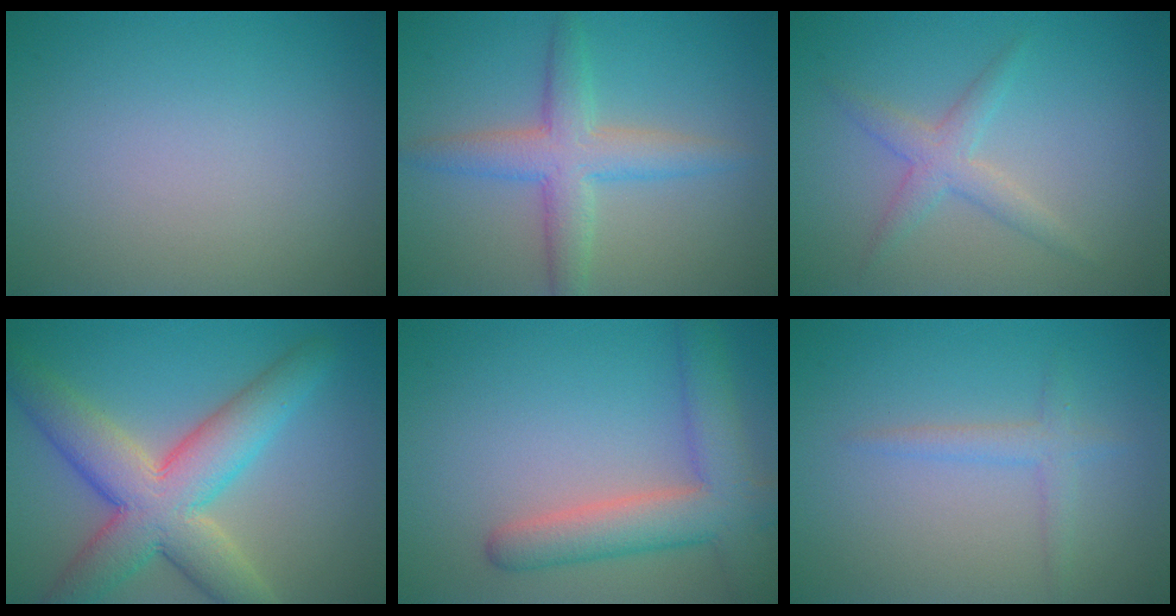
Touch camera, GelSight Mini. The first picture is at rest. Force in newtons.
{"total": 4.6, "press": 4.6, "slide": 0.1}
{"total": 2.4, "press": 2.4, "slide": 0.0}
{"total": 8.9, "press": 8.9, "slide": 0.3}
{"total": 5.9, "press": 5.9, "slide": 0.3}
{"total": 1.7, "press": 1.7, "slide": 0.1}